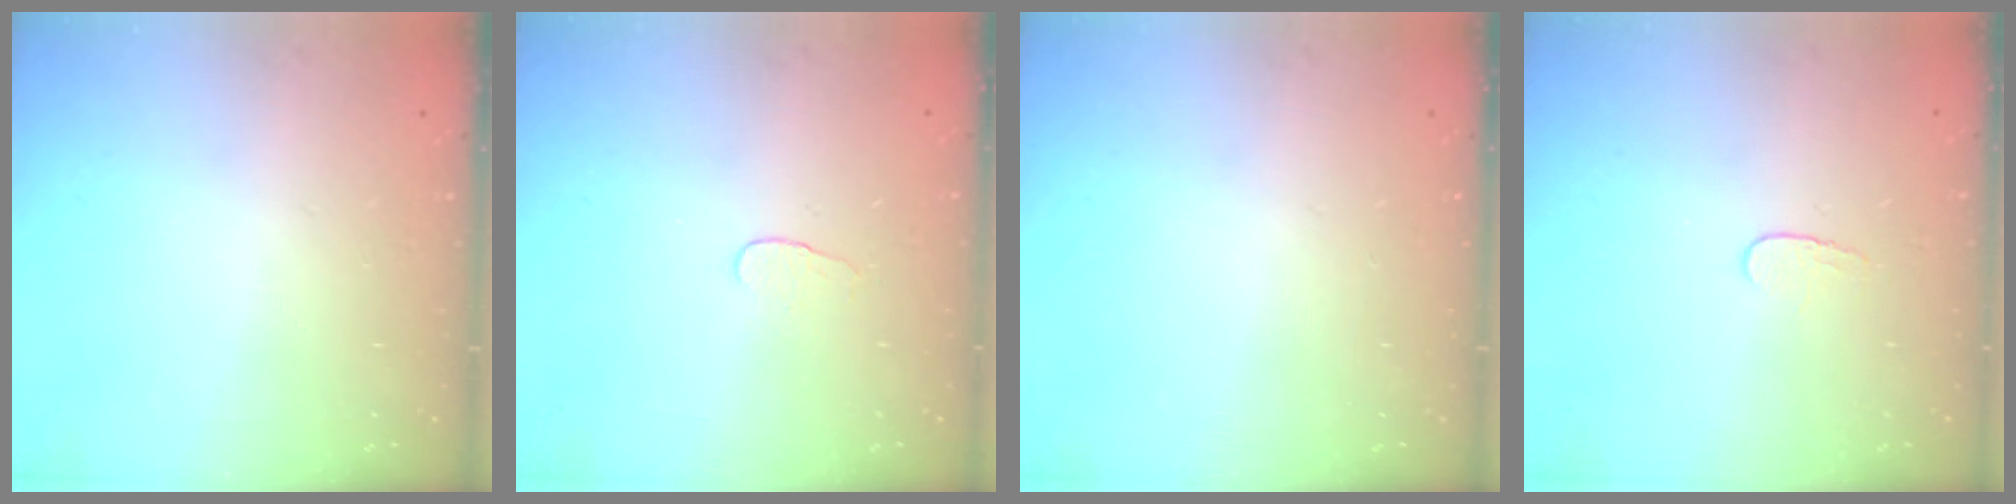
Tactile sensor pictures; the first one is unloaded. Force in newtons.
{"total": 3.8, "press": 3.8, "slide": 0.3}
{"total": 0.0}
{"total": 3.6, "press": 3.5, "slide": 0.4}